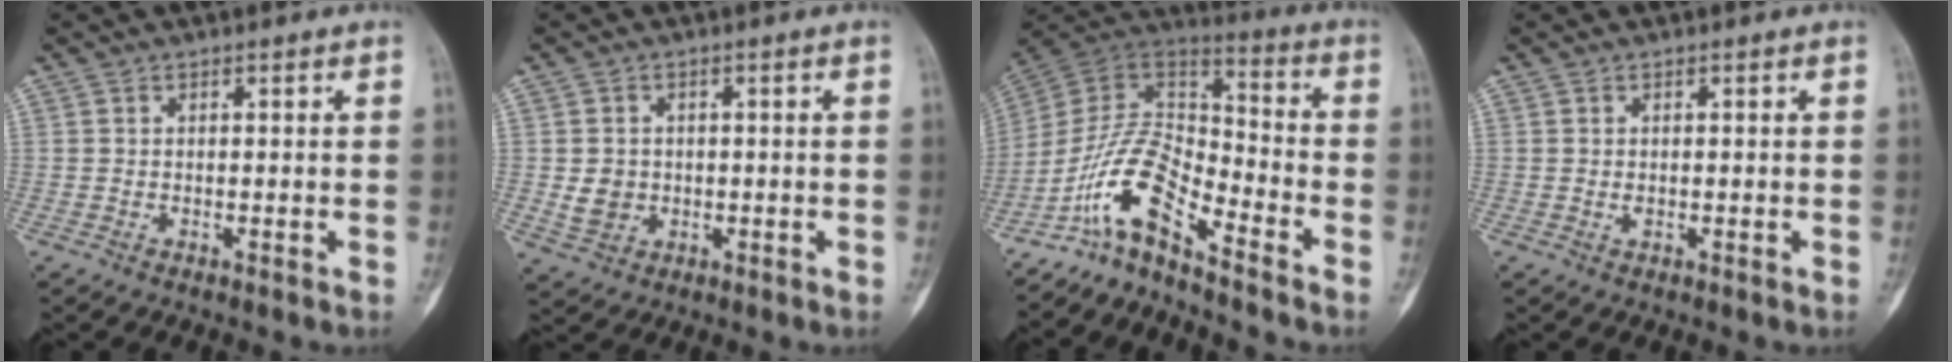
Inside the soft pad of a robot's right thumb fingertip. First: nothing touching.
{"total": 4.2, "force": [-0.2, 3.7, 1.9], "torque": [-0.019, 0.001, 0.003]}
{"total": 12.1, "force": [-8.8, 3.7, 7.4], "torque": [-0.140, 0.097, -0.176]}
{"total": 0.6, "force": [0.0, 0.4, 0.4], "torque": [-0.005, 0.000, 0.000]}